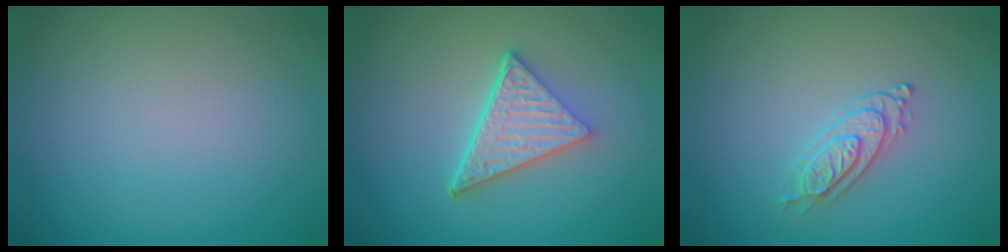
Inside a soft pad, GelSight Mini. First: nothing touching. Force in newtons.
{"total": 5.3, "press": 3.7, "slide": 3.8}
{"total": 2.2, "press": 2.0, "slide": 0.7}